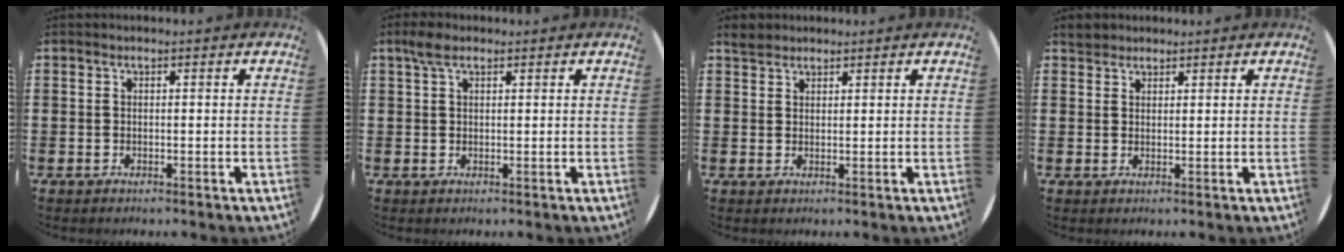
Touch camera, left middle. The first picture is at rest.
{"total": 2.3, "force": [1.5, 1.1, 1.3], "torque": [-0.022, 0.004, 0.025]}
{"total": 1.9, "force": [1.7, 0.8, 0.1], "torque": [0.001, 0.002, 0.033]}
{"total": 1.8, "force": [1.7, 0.7, 0.0], "torque": [0.004, 0.001, 0.032]}